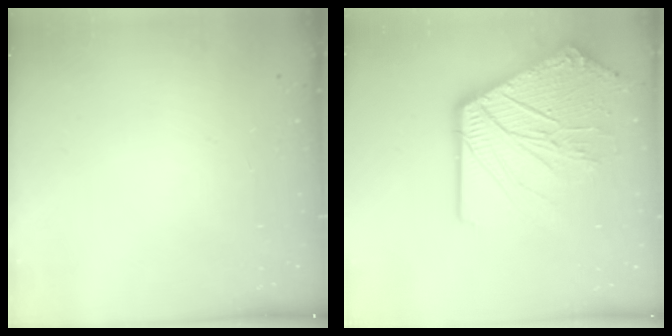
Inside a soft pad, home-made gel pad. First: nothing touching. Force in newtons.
{"total": 23.5, "press": 23.2, "slide": 3.9}